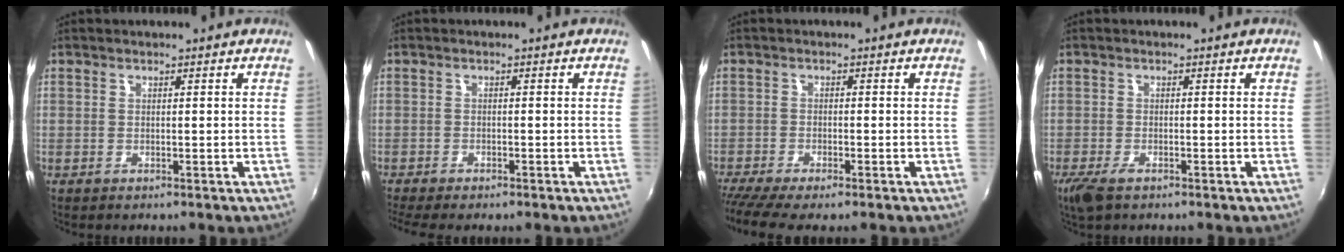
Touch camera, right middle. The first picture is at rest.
{"total": 5.0, "force": [-4.1, 0.9, 2.7], "torque": [-0.066, -0.024, -0.068]}
{"total": 6.1, "force": [-5.1, 0.4, 3.4], "torque": [-0.085, -0.031, -0.089]}
{"total": 4.0, "force": [-2.7, 1.5, 2.6], "torque": [-0.064, -0.014, -0.051]}